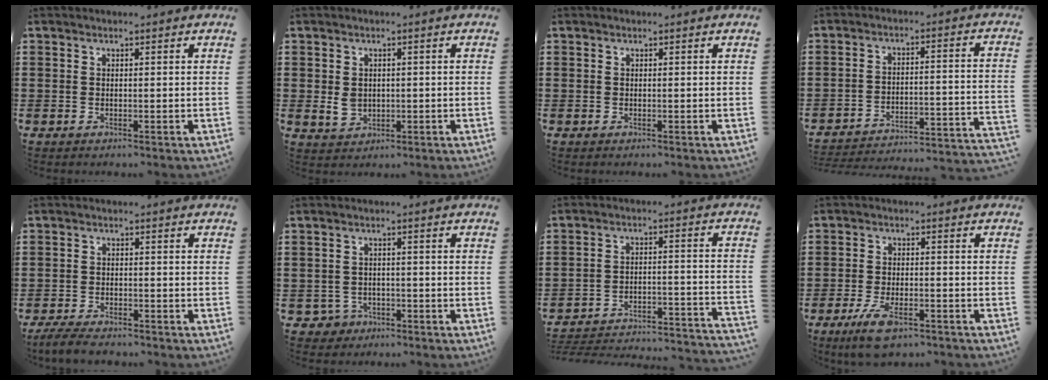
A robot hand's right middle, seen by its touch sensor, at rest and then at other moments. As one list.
[{"total": 3.1, "force": [0.1, 2.5, 1.8], "torque": [-0.032, 0.005, -0.001]}, {"total": 0.0}, {"total": 2.9, "force": [-2.7, 0.1, 0.8], "torque": [-0.023, -0.021, -0.066]}, {"total": 3.7, "force": [-3.5, 0.8, 0.9], "torque": [-0.031, 0.000, -0.076]}, {"total": 2.4, "force": [-1.9, 1.6, 0.2], "torque": [-0.021, -0.002, -0.044]}, {"total": 2.9, "force": [-2.7, 0.4, 1.2], "torque": [-0.029, -0.018, -0.064]}, {"total": 6.4, "force": [-4.2, 2.0, 4.3], "torque": [-0.096, -0.001, -0.080]}]